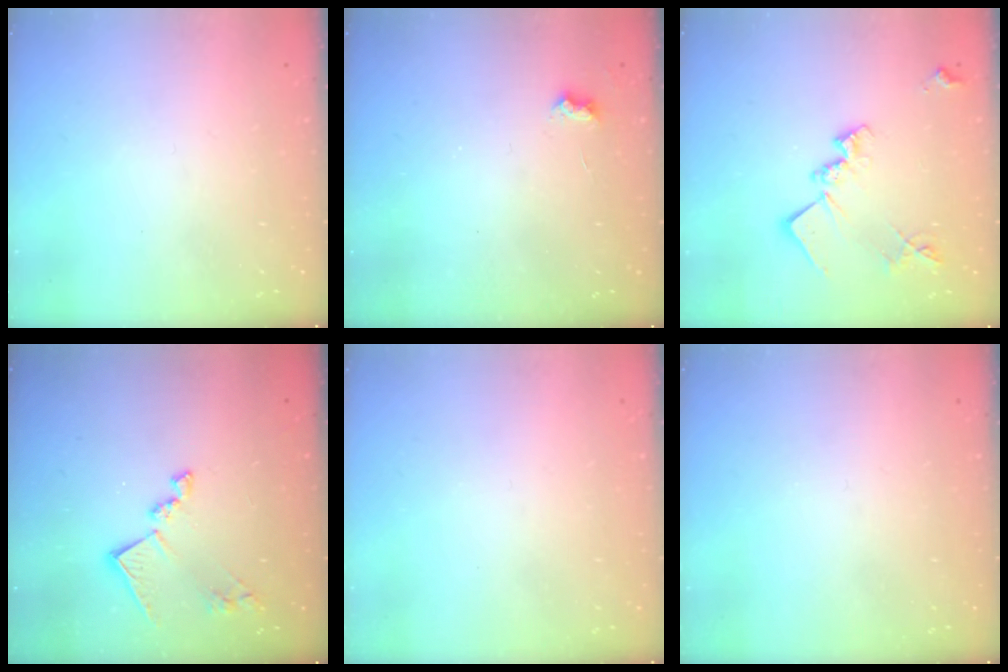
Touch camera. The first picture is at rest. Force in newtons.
{"total": 3.9, "press": 3.9, "slide": 0.5}
{"total": 16.1, "press": 16.1, "slide": 1.0}
{"total": 13.6, "press": 13.6, "slide": 0.7}
{"total": 0.0}
{"total": 0.0}